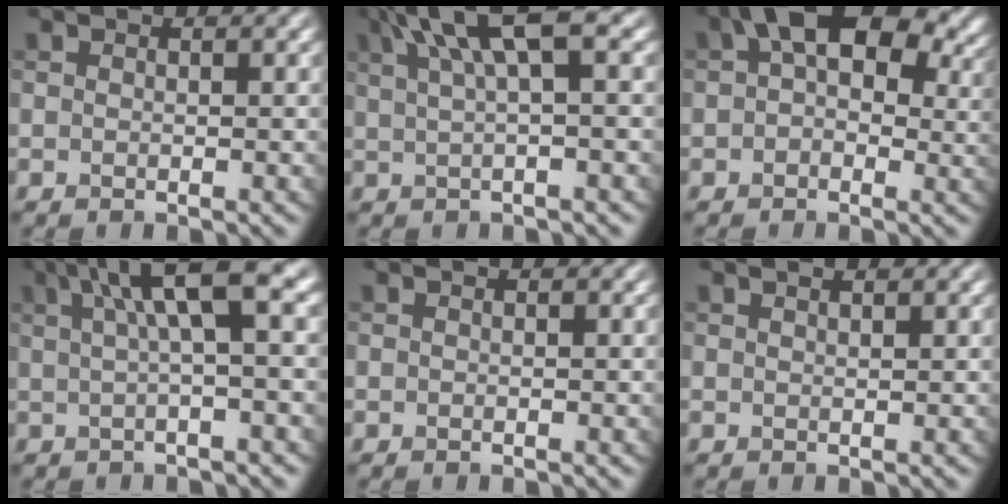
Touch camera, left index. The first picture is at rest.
{"total": 6.8, "force": [3.0, 1.8, 5.8], "torque": [-0.092, 0.021, 0.051]}
{"total": 10.8, "force": [4.1, 6.2, 7.8], "torque": [-0.106, 0.024, 0.051]}
{"total": 7.1, "force": [2.3, 1.6, 6.5], "torque": [-0.087, 0.019, 0.030]}
{"total": 0.0}
{"total": 0.9, "force": [0.7, 0.1, 0.6], "torque": [-0.007, 0.001, 0.010]}